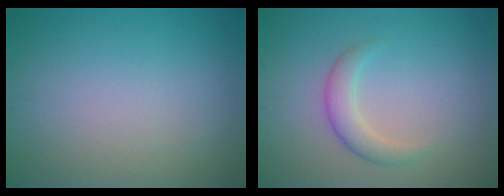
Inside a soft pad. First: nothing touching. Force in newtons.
{"total": 2.4, "press": 2.4, "slide": 0.2}